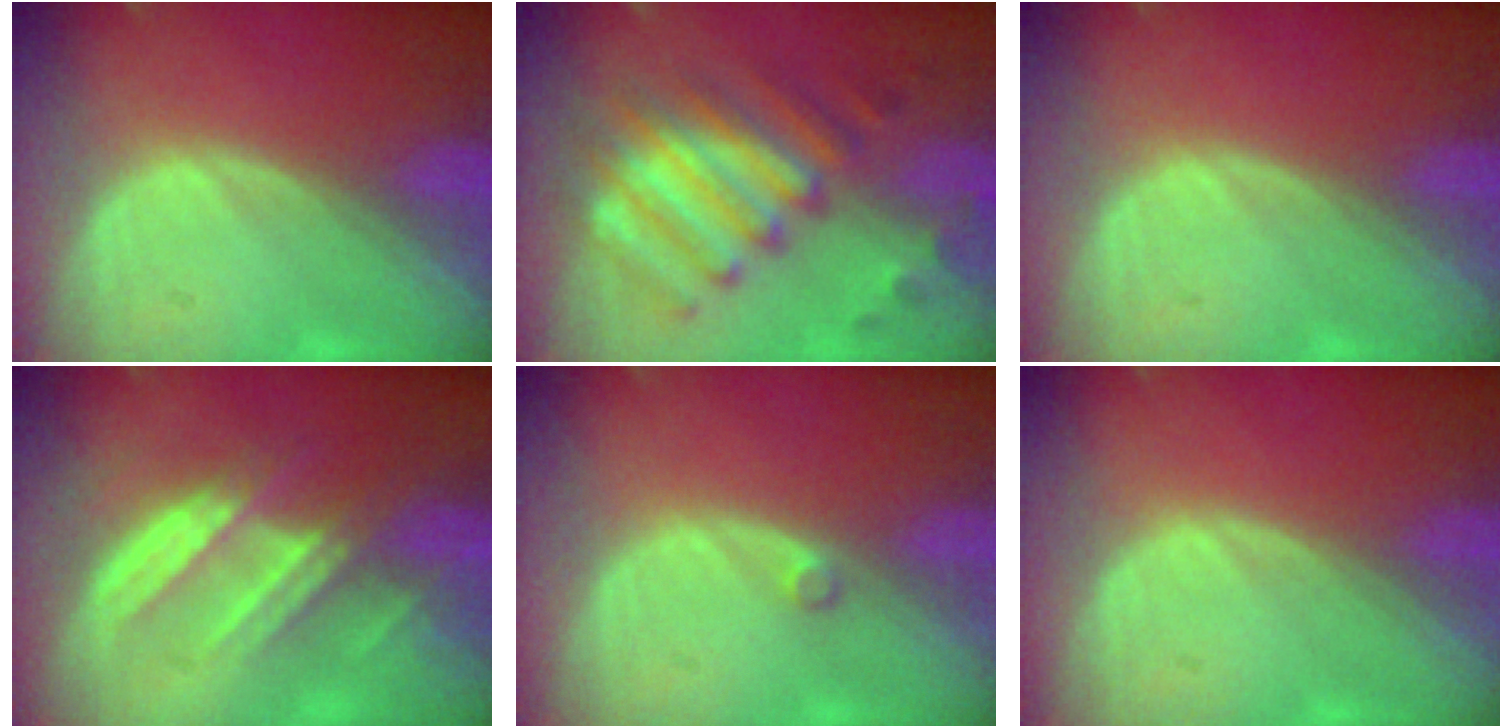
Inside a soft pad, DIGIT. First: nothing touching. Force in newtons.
{"total": 9.3, "press": 9.2, "slide": 1.5}
{"total": 0.0}
{"total": 7.0, "press": 6.9, "slide": 1.4}
{"total": 0.7, "press": 0.7, "slide": 0.1}
{"total": 0.0}